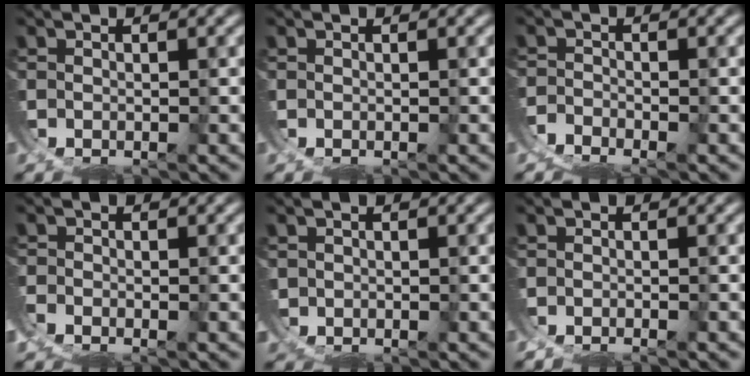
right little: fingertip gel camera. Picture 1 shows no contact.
{"total": 0.0}
{"total": 3.9, "force": [-3.2, 2.0, 0.6], "torque": [-0.012, -0.019, -0.054]}
{"total": 2.6, "force": [-1.7, 1.7, 0.9], "torque": [-0.027, -0.015, -0.026]}
{"total": 1.3, "force": [0.0, 1.2, -0.4], "torque": [-0.009, -0.008, 0.007]}
{"total": 0.9, "force": [-0.7, 0.3, 0.3], "torque": [-0.005, 0.004, -0.016]}